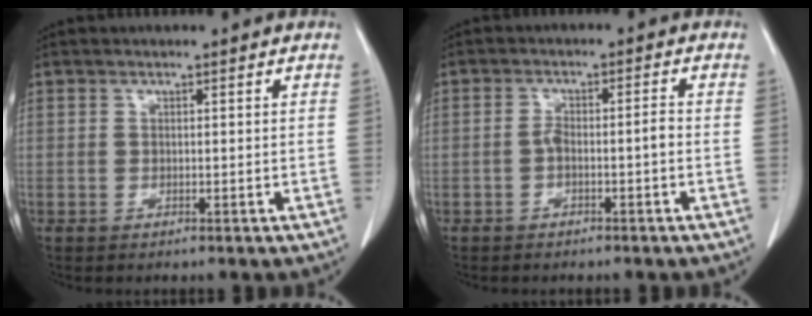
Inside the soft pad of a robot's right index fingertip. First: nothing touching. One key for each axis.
{"total": 2.8, "fx": -1.0, "fy": 0.6, "fz": 2.5, "tx": -0.043, "ty": 0.008, "tz": -0.016}